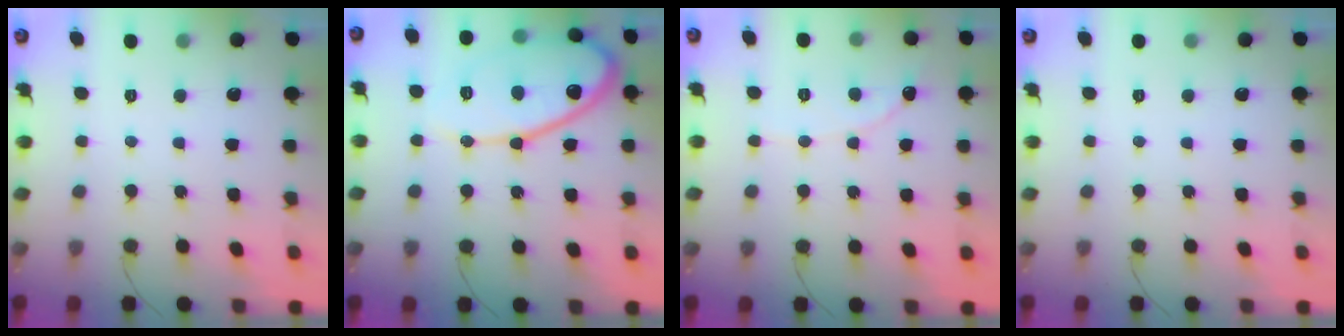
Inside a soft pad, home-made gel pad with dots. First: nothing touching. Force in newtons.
{"total": 14.3, "press": 14.3, "slide": 1.1}
{"total": 2.2, "press": 2.2, "slide": 0.2}
{"total": 0.0}